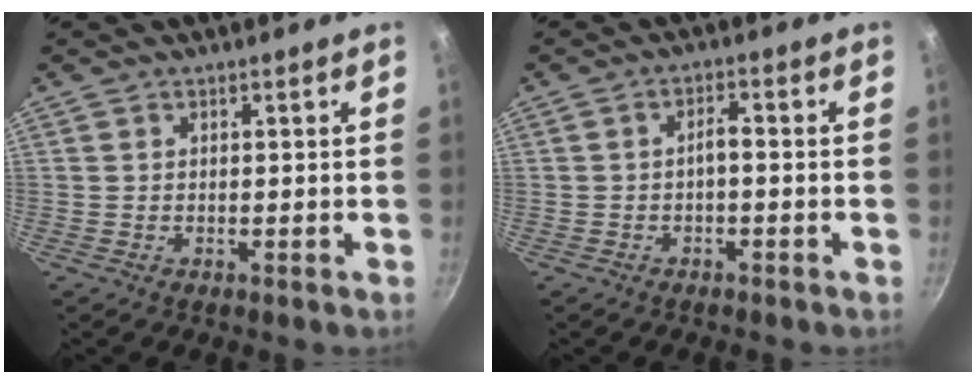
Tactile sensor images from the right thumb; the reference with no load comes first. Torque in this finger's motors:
{"motor_torque": [-0.17, 0.24, 0.64, -0.52, -0.01]}